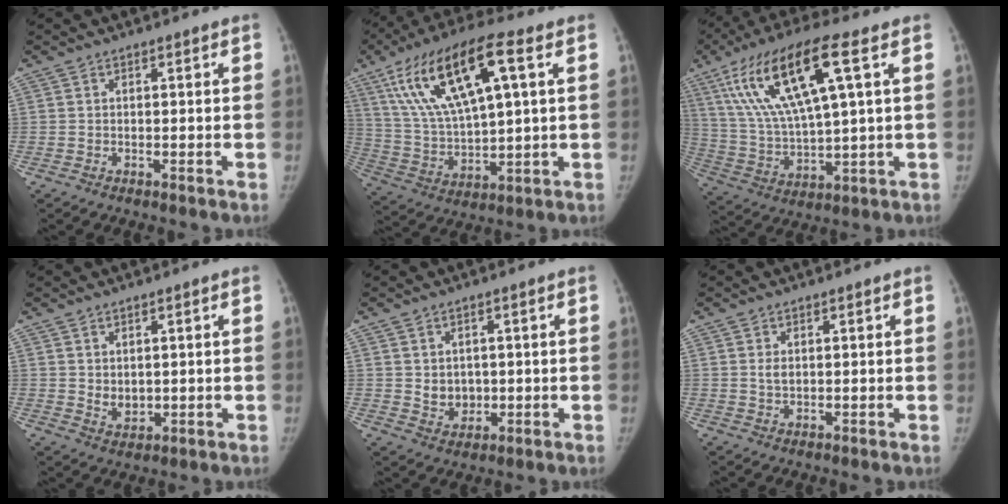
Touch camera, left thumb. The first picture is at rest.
{"total": 21.0, "force": [8.1, 7.1, 18.0], "torque": [-0.338, 0.000, 0.149]}
{"total": 19.8, "force": [7.6, 4.9, 17.5], "torque": [-0.347, -0.003, 0.142]}
{"total": 3.4, "force": [0.8, 2.5, 2.1], "torque": [-0.024, -0.013, 0.023]}
{"total": 4.5, "force": [0.4, 3.8, 2.4], "torque": [-0.020, -0.008, 0.019]}
{"total": 3.2, "force": [0.9, 2.0, 2.4], "torque": [-0.037, -0.007, 0.020]}